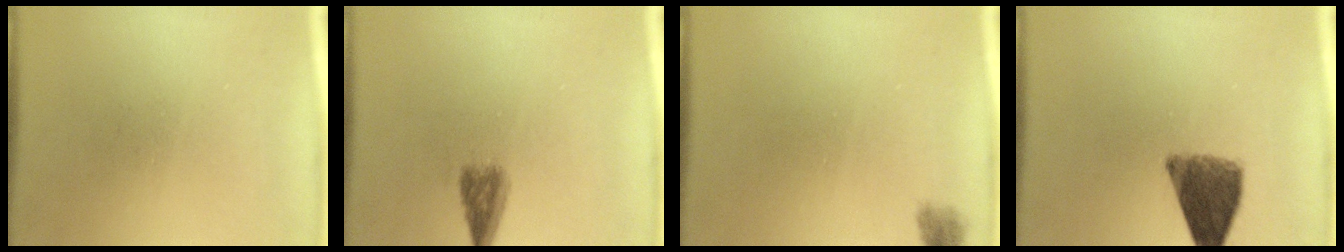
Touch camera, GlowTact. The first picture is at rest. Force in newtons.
{"total": 3.2}
{"total": 1.3}
{"total": 8.7}